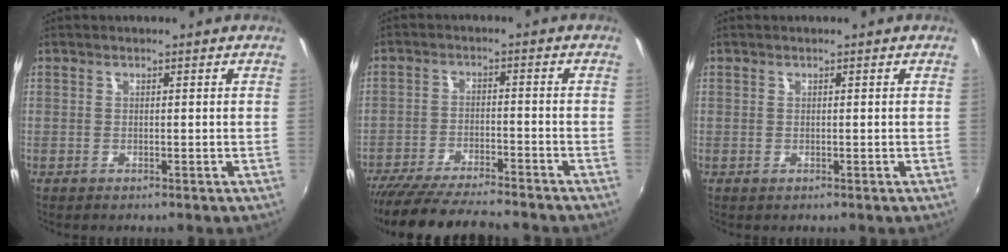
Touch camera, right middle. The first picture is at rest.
{"total": 14.9, "force": [-13.3, 1.9, 6.5], "torque": [-0.135, -0.024, -0.216]}
{"total": 0.0}